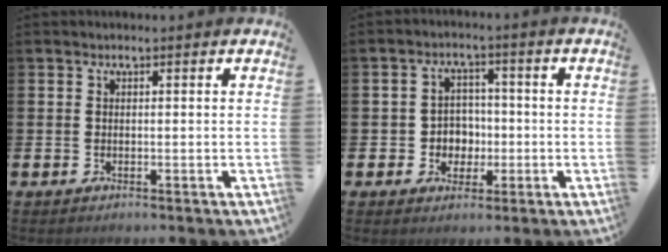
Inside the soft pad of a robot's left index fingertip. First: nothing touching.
{"total": 3.9, "force": [-0.4, 3.7, 0.8], "torque": [-0.022, 0.002, -0.017]}